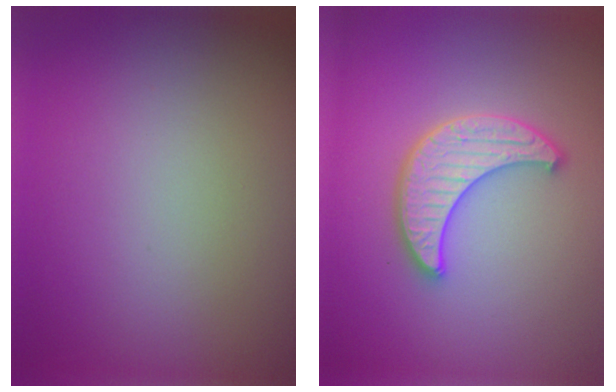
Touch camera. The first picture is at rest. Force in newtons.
{"total": 4.5, "press": 4.0, "slide": 2.1}